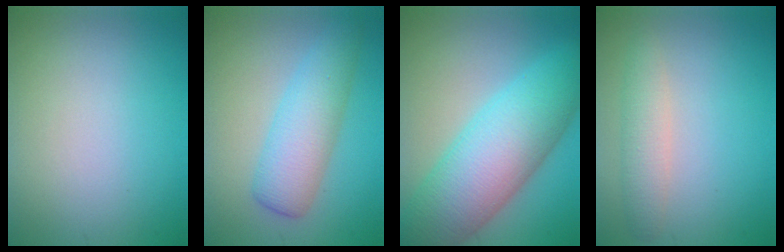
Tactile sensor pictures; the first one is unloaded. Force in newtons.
{"total": 5.0, "press": 5.0, "slide": 0.1}
{"total": 10.6, "press": 10.6, "slide": 0.4}
{"total": 2.5, "press": 2.5, "slide": 0.1}